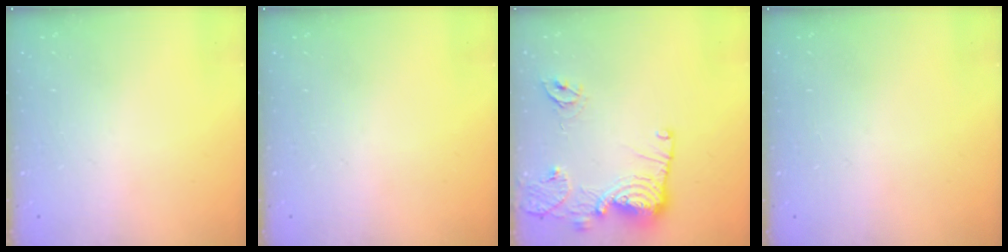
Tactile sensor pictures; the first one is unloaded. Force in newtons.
{"total": 0.0}
{"total": 14.3, "press": 14.2, "slide": 1.4}
{"total": 0.0}